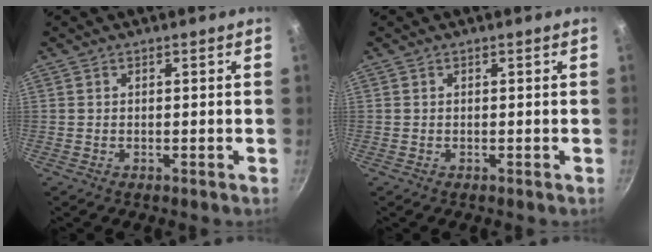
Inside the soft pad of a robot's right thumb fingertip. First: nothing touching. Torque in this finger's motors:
{"motor_torque": [-0.02, 0.01, -0.02, -0.11, 0.00]}